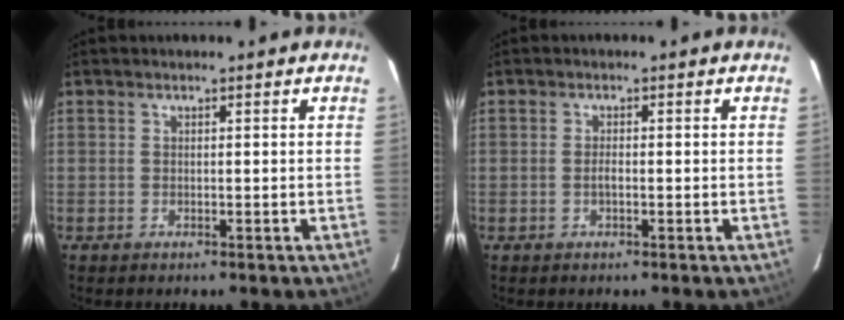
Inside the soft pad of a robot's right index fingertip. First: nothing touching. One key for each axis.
{"total": 1.0, "fx": -0.4, "fy": 0.3, "fz": 0.9, "tx": -0.017, "ty": 0.002, "tz": -0.007}